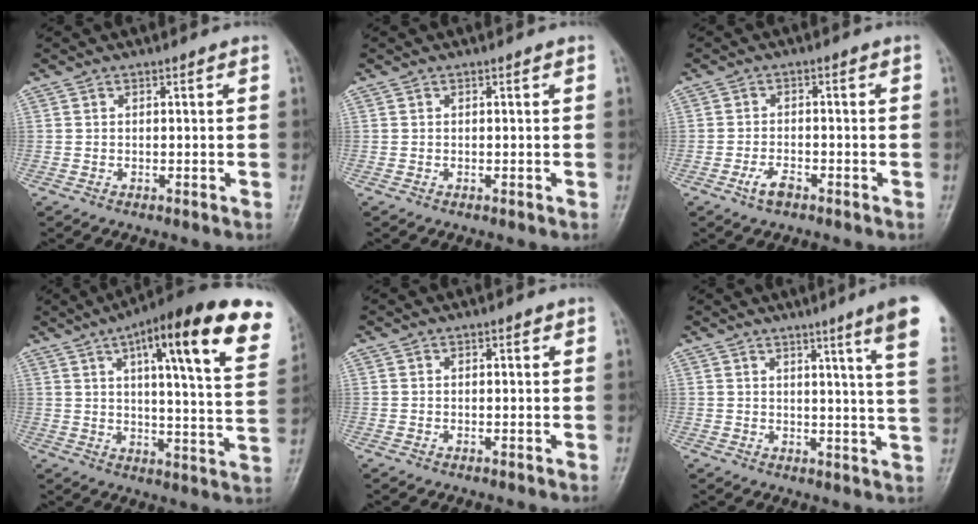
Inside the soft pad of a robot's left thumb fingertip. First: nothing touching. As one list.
[{"total": 0.0}, {"total": 3.0, "force": [-1.9, 1.4, 1.8], "torque": [-0.038, 0.012, -0.037]}, {"total": 24.6, "force": [12.1, 5.7, 20.6], "torque": [-0.270, -0.021, 0.161]}, {"total": 0.6, "force": [0.3, 0.4, 0.3], "torque": [0.001, 0.000, 0.002]}, {"total": 11.5, "force": [6.7, -0.7, 9.3], "torque": [-0.119, -0.033, 0.070]}]